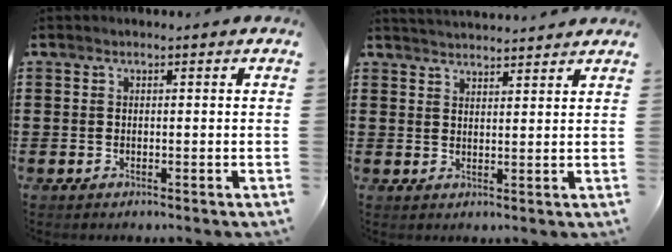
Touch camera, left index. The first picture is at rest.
{"total": 2.6, "force": [2.6, -0.5, -0.1], "torque": [-0.005, -0.011, 0.048]}